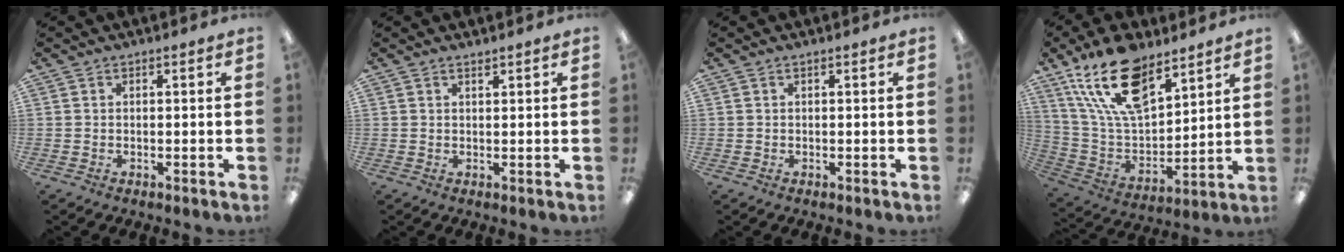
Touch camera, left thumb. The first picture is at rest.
{"total": 0.9, "force": [0.9, 0.1, 0.2], "torque": [-0.005, 0.000, 0.017]}
{"total": 0.0}
{"total": 20.5, "force": [13.2, 9.6, 12.3], "torque": [-0.234, -0.062, 0.236]}